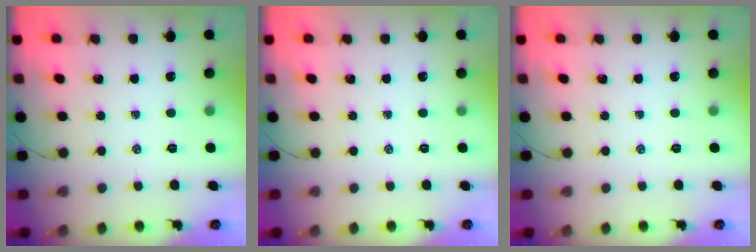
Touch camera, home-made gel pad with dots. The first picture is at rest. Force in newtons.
{"total": 0.0}
{"total": 0.0}